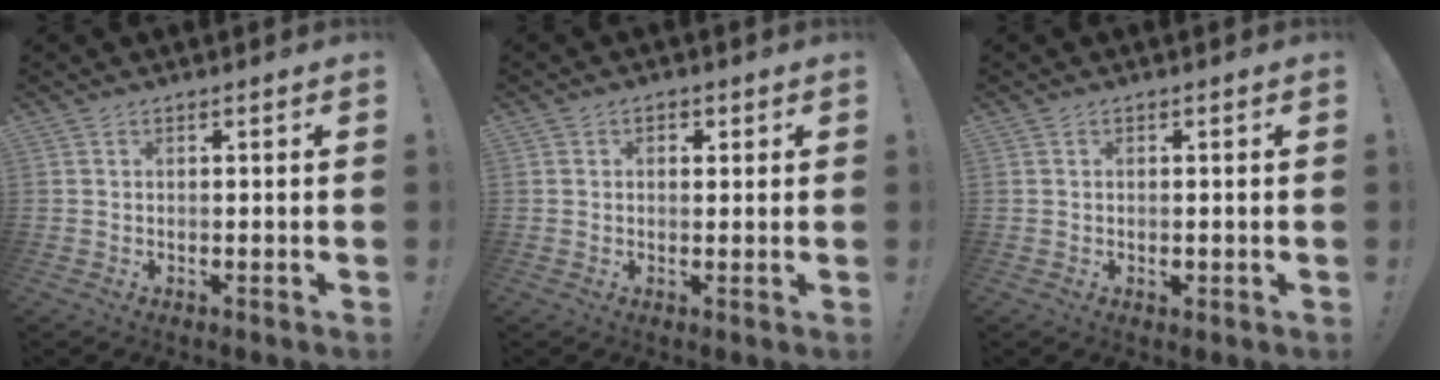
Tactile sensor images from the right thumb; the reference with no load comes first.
{"total": 1.7, "force": [0.4, 1.5, 0.7], "torque": [-0.003, 0.001, 0.004]}
{"total": 0.8, "force": [-0.2, 0.6, 0.4], "torque": [0.003, -0.002, -0.005]}